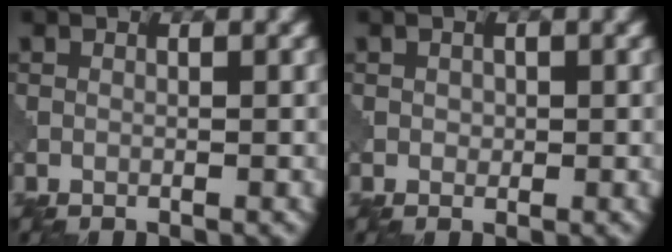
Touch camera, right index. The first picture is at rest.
{"total": 0.6, "force": [0.1, 0.6, 0.3], "torque": [-0.005, -0.001, 0.000]}